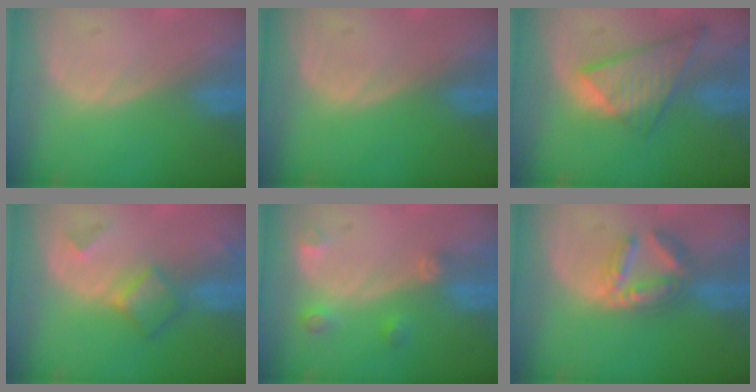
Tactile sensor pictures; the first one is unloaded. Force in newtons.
{"total": 0.0}
{"total": 8.7, "press": 7.5, "slide": 4.5}
{"total": 5.1, "press": 4.4, "slide": 2.6}
{"total": 3.3, "press": 3.0, "slide": 1.2}
{"total": 5.9, "press": 5.5, "slide": 1.9}